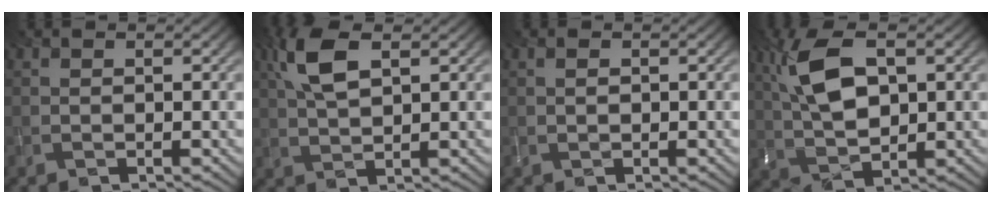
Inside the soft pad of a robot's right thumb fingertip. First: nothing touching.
{"total": 6.4, "force": [2.6, 2.6, 5.2], "torque": [-0.127, 0.009, 0.053]}
{"total": 0.0}
{"total": 9.4, "force": [2.6, 4.5, 7.9], "torque": [-0.186, 0.008, 0.049]}